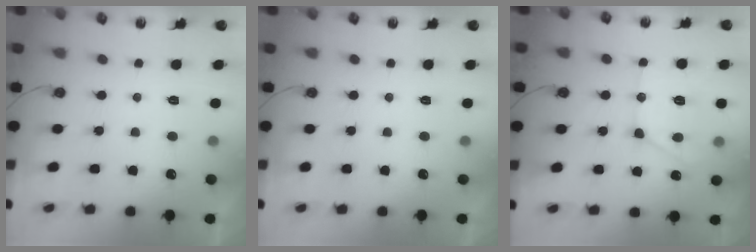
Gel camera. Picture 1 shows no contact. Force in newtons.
{"total": 0.0}
{"total": 14.6, "press": 14.5, "slide": 1.4}